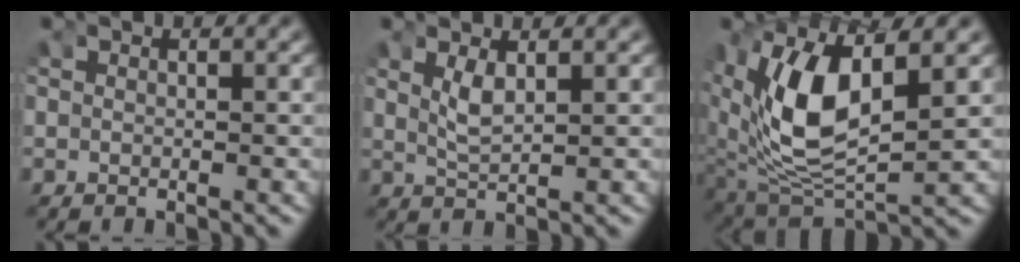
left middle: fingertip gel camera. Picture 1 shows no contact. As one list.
[{"total": 1.9, "force": [0.8, 0.2, 1.7], "torque": [-0.039, -0.012, 0.027]}, {"total": 9.0, "force": [1.5, 4.8, 7.5], "torque": [-0.170, -0.025, 0.046]}]